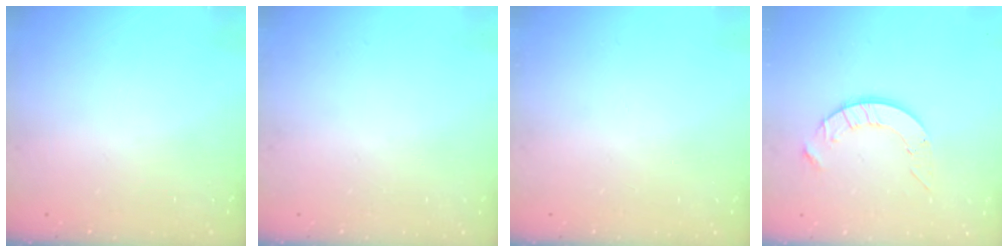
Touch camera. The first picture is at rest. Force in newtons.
{"total": 0.0}
{"total": 0.0}
{"total": 7.0, "press": 7.0, "slide": 0.4}